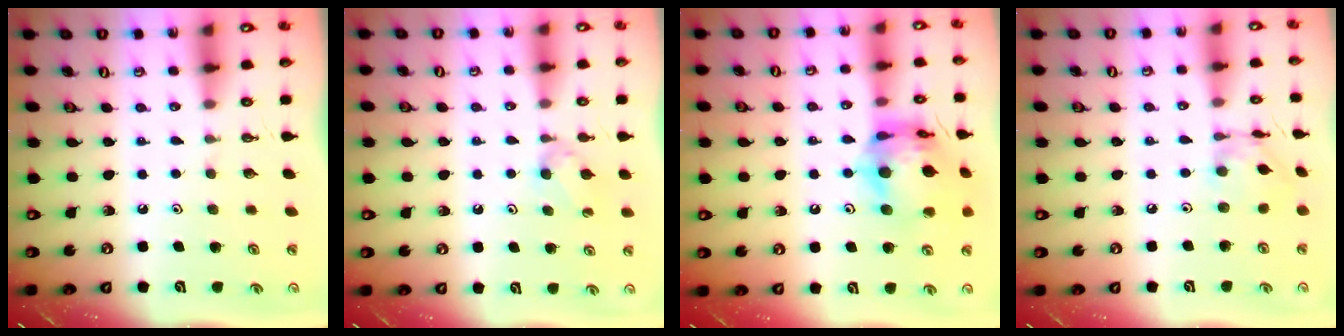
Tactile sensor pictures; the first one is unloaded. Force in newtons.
{"total": 4.8, "press": 4.7, "slide": 0.8}
{"total": 17.4, "press": 17.2, "slide": 2.3}
{"total": 7.6, "press": 7.6, "slide": 0.3}